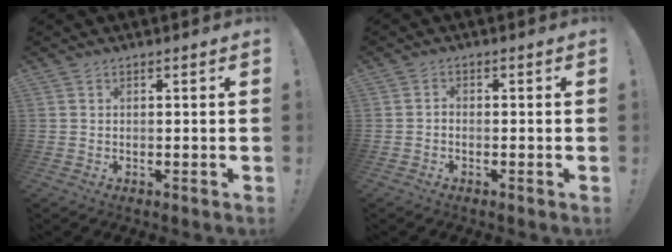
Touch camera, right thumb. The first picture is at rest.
{"total": 1.1, "force": [-1.0, 0.4, 0.4], "torque": [-0.005, 0.005, -0.018]}